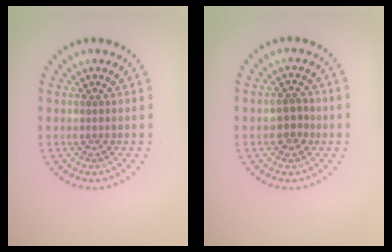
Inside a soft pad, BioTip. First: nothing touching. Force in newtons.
{"total": 2.3, "press": 2.3, "slide": 0.4}